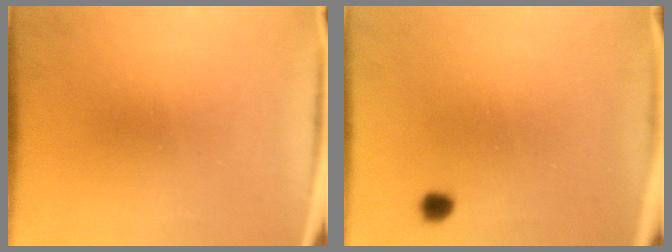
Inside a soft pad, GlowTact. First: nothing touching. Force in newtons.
{"total": 1.7}